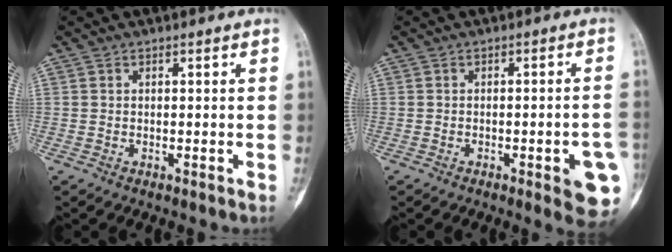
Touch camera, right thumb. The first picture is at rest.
{"total": 9.1, "force": [-2.9, 2.3, 8.3], "torque": [-0.086, 0.007, -0.030]}